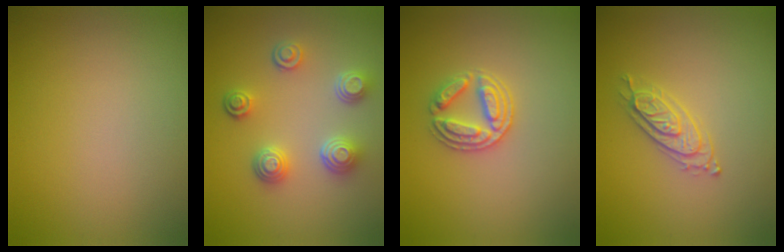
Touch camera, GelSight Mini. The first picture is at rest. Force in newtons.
{"total": 3.9, "press": 3.3, "slide": 2.0}
{"total": 2.9, "press": 2.7, "slide": 1.0}
{"total": 2.2, "press": 2.2, "slide": 0.5}